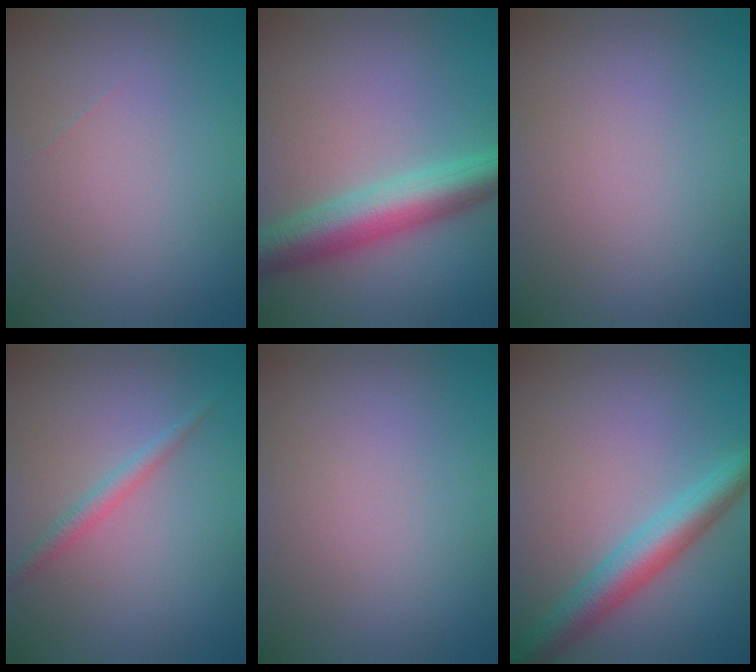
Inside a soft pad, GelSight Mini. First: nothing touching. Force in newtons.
{"total": 6.6, "press": 6.6, "slide": 0.1}
{"total": 0.0}
{"total": 1.6, "press": 1.6, "slide": 0.1}
{"total": 0.0}
{"total": 4.8, "press": 4.8, "slide": 0.2}